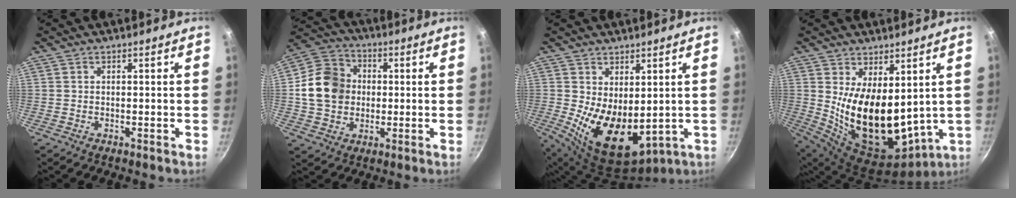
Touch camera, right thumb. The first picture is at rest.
{"total": 13.3, "force": [0.5, 11.2, 7.1], "torque": [-0.105, 0.019, -0.001]}
{"total": 12.3, "force": [0.9, 7.3, 9.9], "torque": [-0.138, -0.041, 0.040]}
{"total": 18.6, "force": [3.3, 10.2, 15.3], "torque": [-0.232, -0.055, 0.087]}